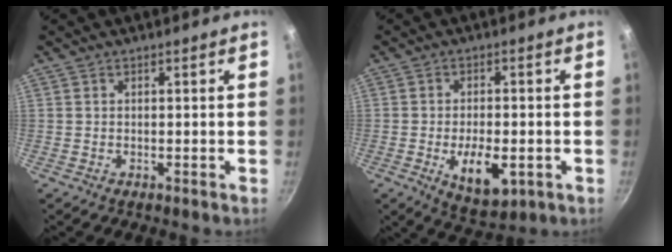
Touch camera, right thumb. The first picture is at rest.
{"total": 9.6, "force": [-2.7, 4.8, 7.9], "torque": [-0.108, -0.001, -0.029]}